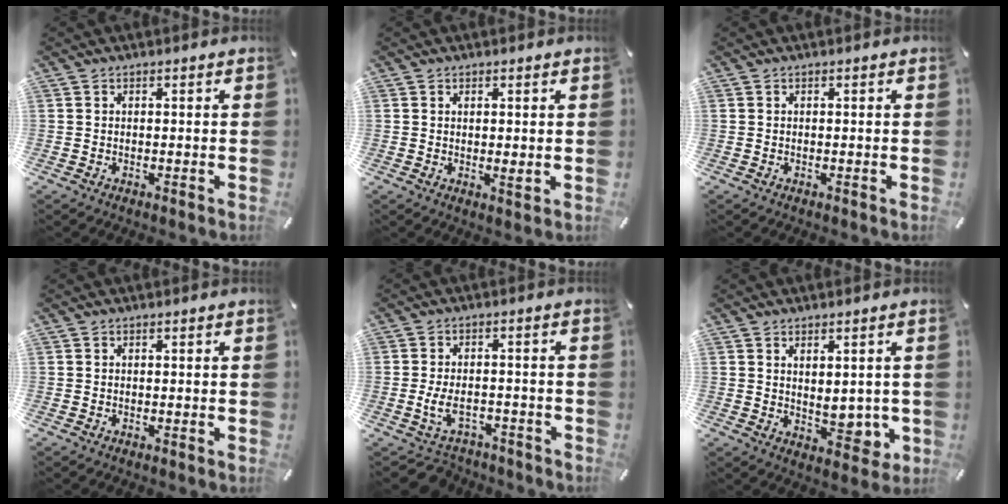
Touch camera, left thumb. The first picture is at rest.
{"total": 1.8, "force": [0.5, 0.7, 1.6], "torque": [-0.031, -0.002, 0.010]}
{"total": 0.0}
{"total": 0.0}
{"total": 6.8, "force": [-2.6, 4.3, 4.6], "torque": [-0.100, 0.010, -0.047]}
{"total": 5.4, "force": [0.9, 3.7, 3.8], "torque": [-0.032, -0.009, 0.016]}